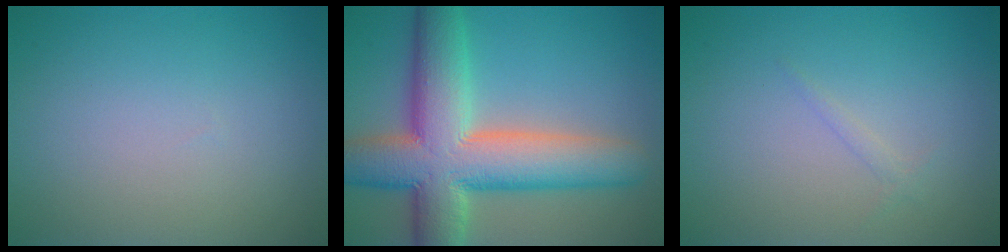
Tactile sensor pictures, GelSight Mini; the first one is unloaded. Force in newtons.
{"total": 12.1, "press": 12.0, "slide": 0.8}
{"total": 0.6, "press": 0.6, "slide": 0.1}